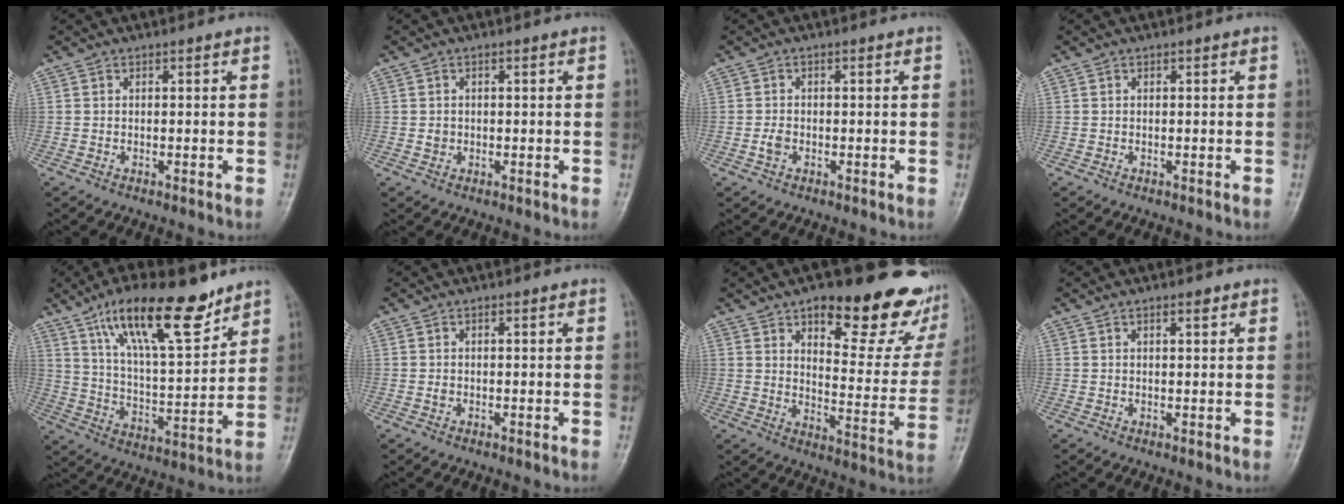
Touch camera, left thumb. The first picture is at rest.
{"total": 1.2, "force": [-0.1, 1.1, 0.5], "torque": [-0.003, 0.002, 0.001]}
{"total": 1.8, "force": [-0.6, 1.2, 1.2], "torque": [-0.022, 0.003, -0.014]}
{"total": 0.0}
{"total": 19.2, "force": [12.4, 6.1, 13.4], "torque": [-0.195, -0.055, 0.219]}
{"total": 0.7, "force": [0.0, 0.5, 0.5], "torque": [-0.005, 0.000, 0.002]}
{"total": 24.2, "force": [14.2, 9.4, 17.3], "torque": [-0.170, -0.059, 0.192]}
{"total": 1.6, "force": [1.0, 0.5, 1.2], "torque": [-0.013, -0.003, 0.014]}